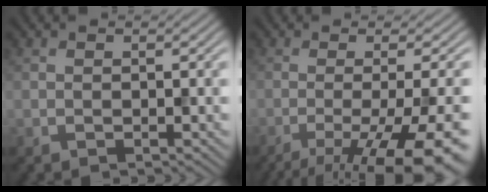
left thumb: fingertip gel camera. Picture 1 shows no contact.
{"total": 12.7, "force": [-6.1, 2.9, 10.7], "torque": [-0.143, -0.006, -0.084]}